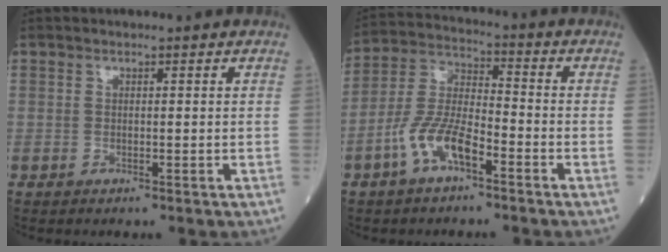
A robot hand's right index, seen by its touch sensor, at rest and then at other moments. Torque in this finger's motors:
{"motor_torque": [0.43, -0.23, 0.53, 0.06]}